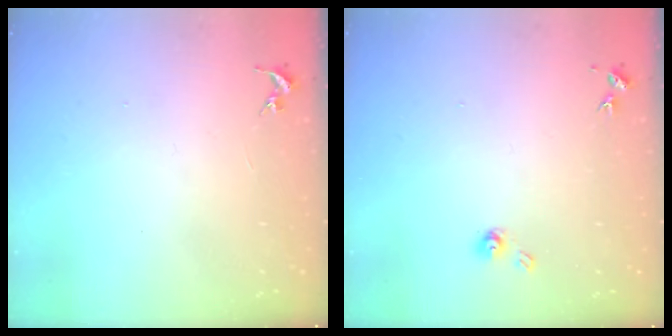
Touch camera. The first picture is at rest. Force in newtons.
{"total": 4.9, "press": 4.9, "slide": 0.5}